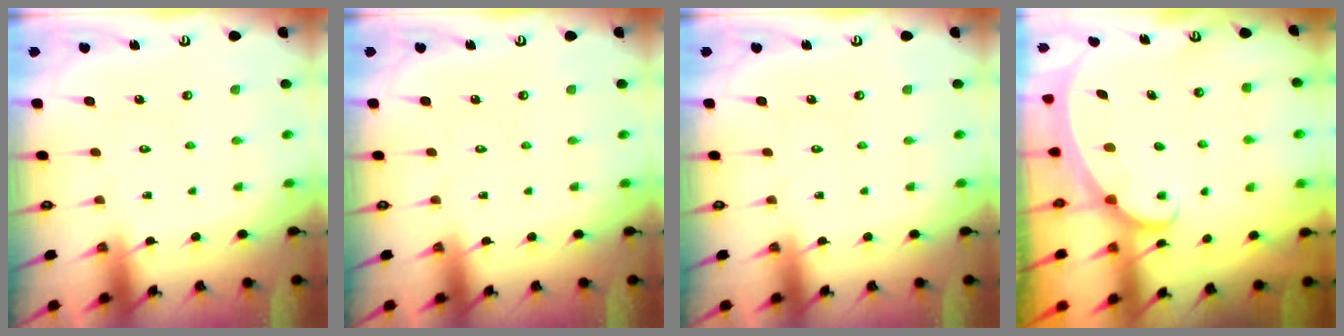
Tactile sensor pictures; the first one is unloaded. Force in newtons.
{"total": 0.0}
{"total": 0.0}
{"total": 1.9, "press": 1.9, "slide": 0.1}